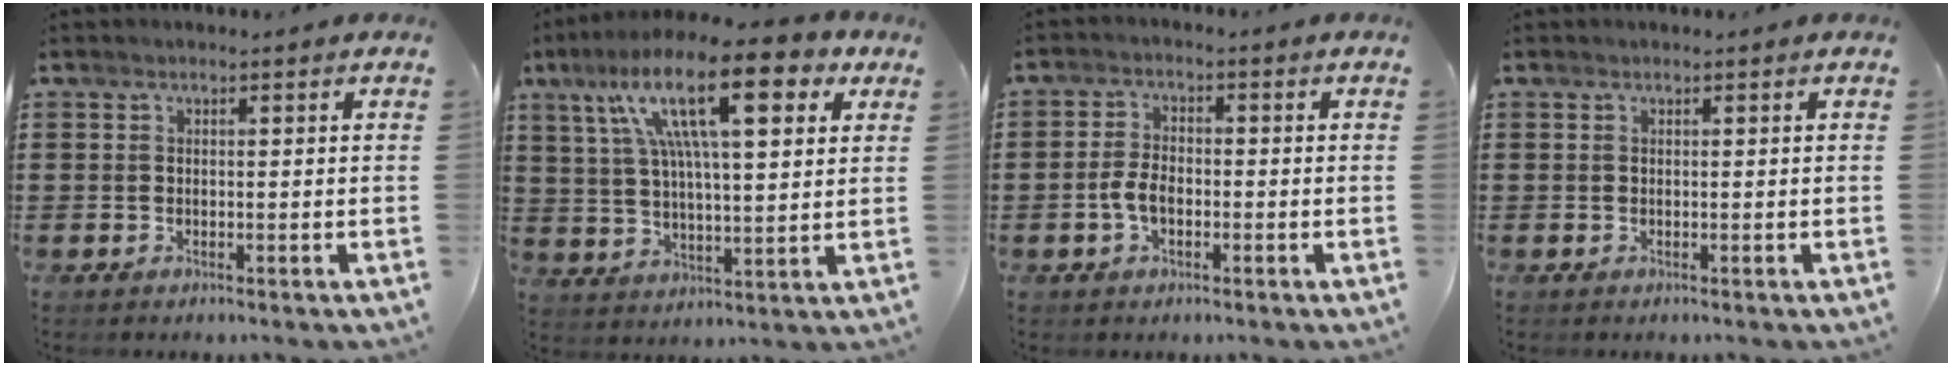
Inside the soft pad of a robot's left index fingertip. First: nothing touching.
{"total": 18.3, "force": [8.9, 5.2, 15.1], "torque": [-0.270, -0.007, 0.139]}
{"total": 3.9, "force": [-1.1, 2.0, 3.2], "torque": [-0.080, -0.003, -0.025]}
{"total": 0.0}